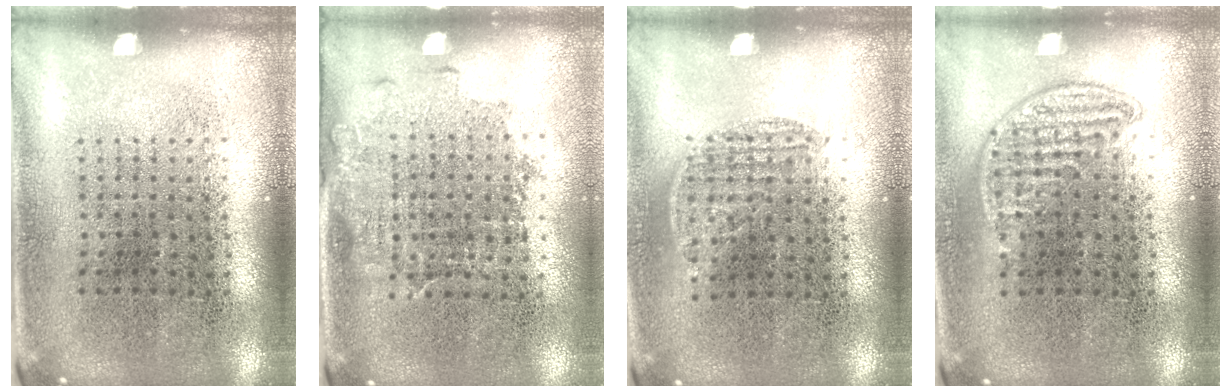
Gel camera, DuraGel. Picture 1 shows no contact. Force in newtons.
{"total": 1.3, "press": 1.1, "slide": 0.8}
{"total": 0.8, "press": 0.7, "slide": 0.5}
{"total": 1.0, "press": 0.8, "slide": 0.4}